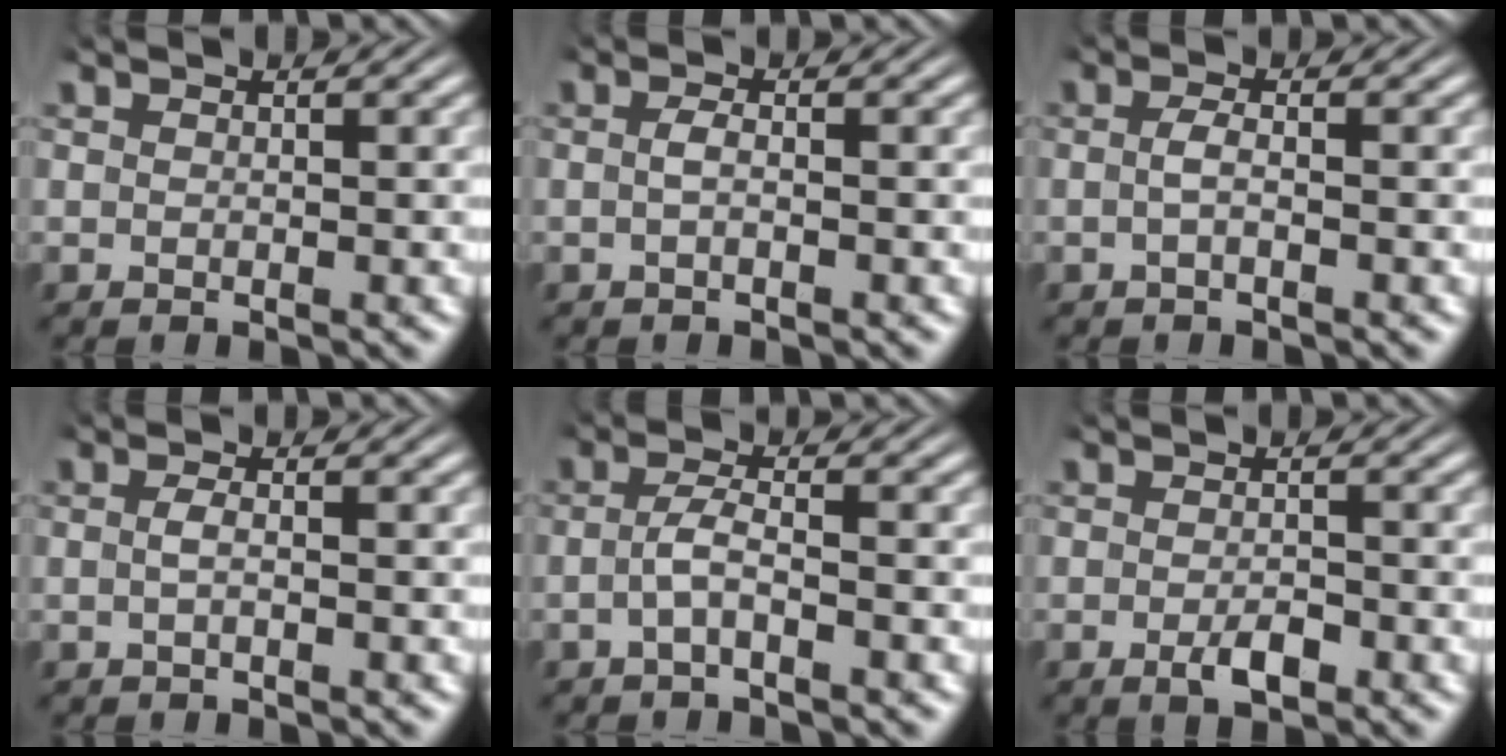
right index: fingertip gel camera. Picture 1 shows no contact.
{"total": 1.1, "force": [-0.6, -0.1, 0.9], "torque": [-0.025, -0.007, -0.007]}
{"total": 1.4, "force": [-0.7, -0.1, 1.2], "torque": [-0.031, -0.006, -0.010]}
{"total": 1.1, "force": [-0.5, -0.2, 0.9], "torque": [-0.026, -0.007, -0.006]}
{"total": 2.2, "force": [-1.4, 0.1, 1.7], "torque": [-0.040, -0.004, -0.023]}
{"total": 2.3, "force": [-1.2, 1.0, 1.7], "torque": [-0.030, -0.004, -0.024]}